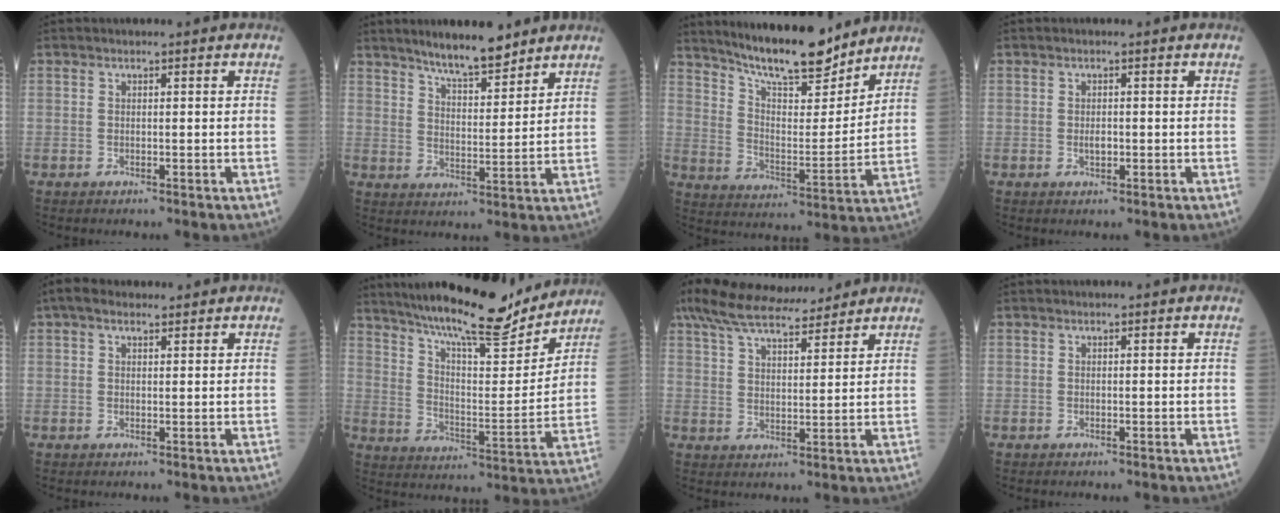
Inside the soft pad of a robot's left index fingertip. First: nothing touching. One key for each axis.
{"total": 8.6, "fx": 7.2, "fy": 1.4, "fz": 4.4, "tx": -0.078, "ty": 0.001, "tz": 0.125}
{"total": 16.0, "fx": 13.9, "fy": 2.6, "fz": 7.4, "tx": -0.124, "ty": -0.005, "tz": 0.232}
{"total": 1.2, "fx": -0.2, "fy": 0.6, "fz": 1.1, "tx": -0.021, "ty": 0.000, "tz": -0.002}
{"total": 3.0, "fx": 2.1, "fy": 1.4, "fz": 1.6, "tx": -0.036, "ty": 0.028, "tz": 0.036}
{"total": 19.5, "fx": 17.3, "fy": 2.4, "fz": 8.7, "tx": -0.149, "ty": -0.006, "tz": 0.263}
{"total": 15.3, "fx": 13.1, "fy": 3.2, "fz": 7.1, "tx": -0.141, "ty": 0.037, "tz": 0.219}
{"total": 0.0}